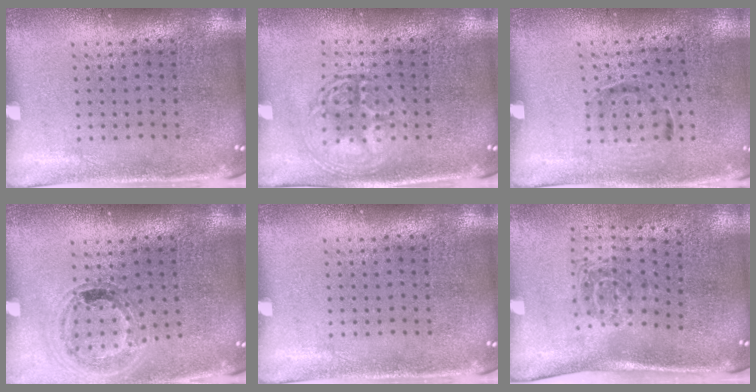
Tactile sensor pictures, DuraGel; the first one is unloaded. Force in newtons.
{"total": 2.9, "press": 2.9, "slide": 0.4}
{"total": 0.9, "press": 0.7, "slide": 0.6}
{"total": 0.9, "press": 0.9, "slide": 0.1}
{"total": 0.0}
{"total": 1.7, "press": 1.2, "slide": 1.2}